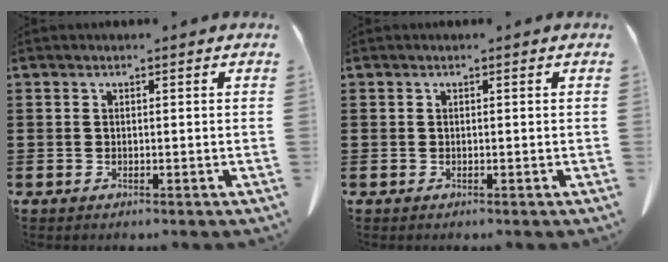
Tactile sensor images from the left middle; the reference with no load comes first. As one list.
[{"total": 0.0}]